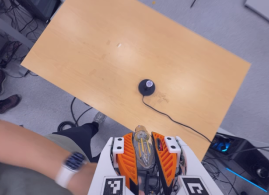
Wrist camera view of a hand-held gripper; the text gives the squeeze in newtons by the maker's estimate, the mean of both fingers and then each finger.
{"total": 19.3, "left": 21.2, "right": 17.4}